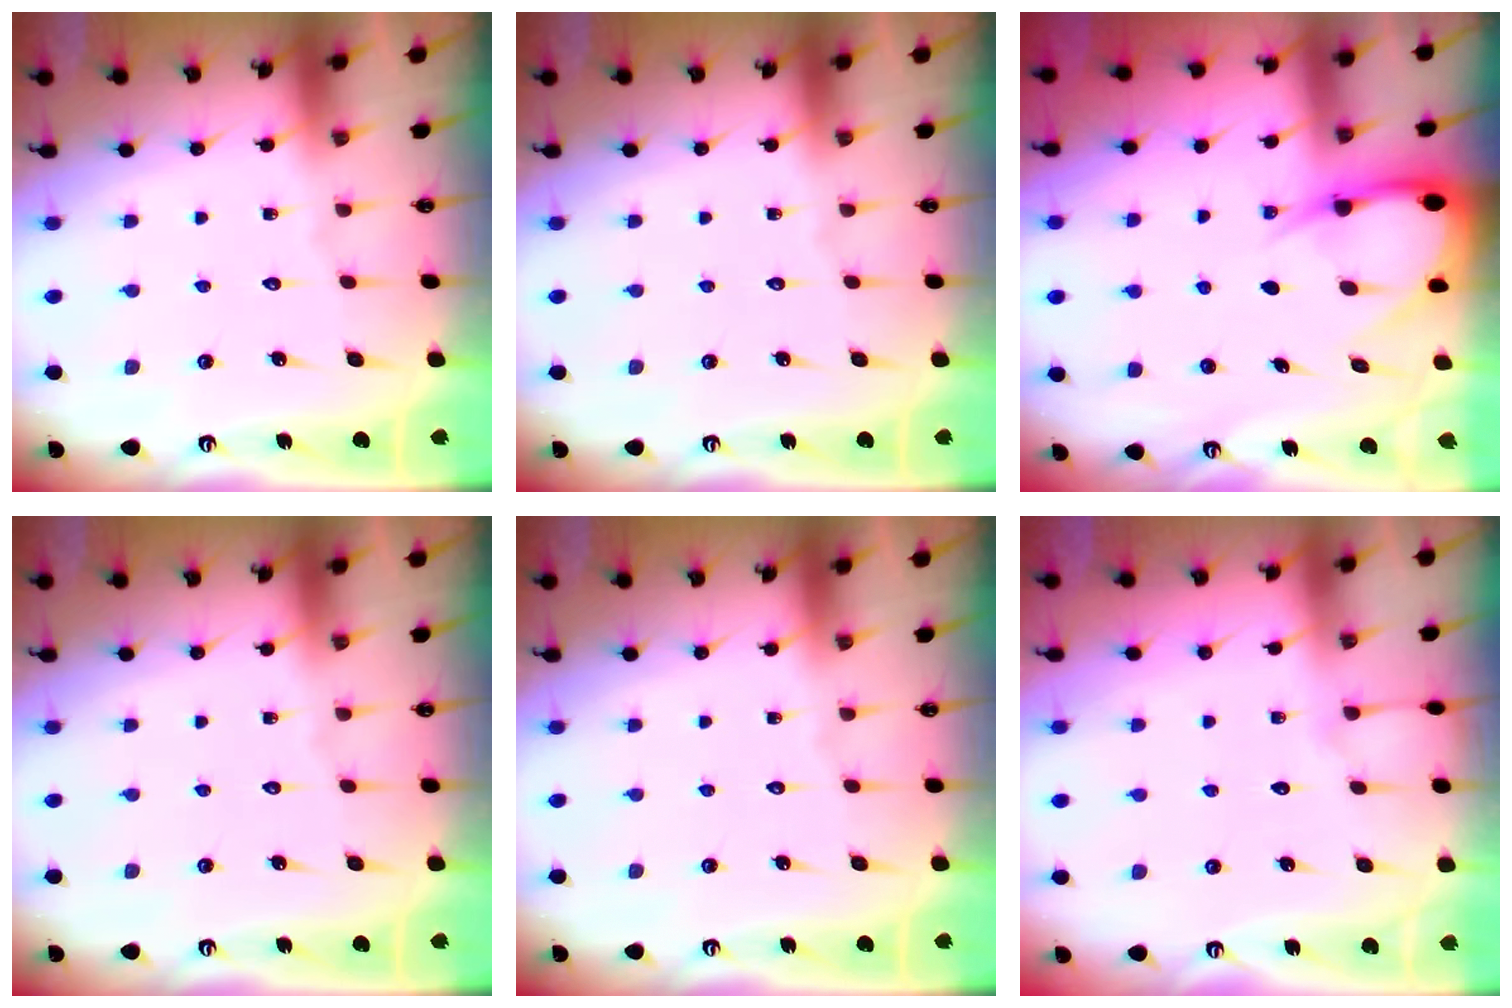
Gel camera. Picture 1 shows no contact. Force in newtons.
{"total": 0.0}
{"total": 7.2, "press": 7.2, "slide": 1.0}
{"total": 0.0}
{"total": 0.0}
{"total": 3.5, "press": 3.5, "slide": 0.5}